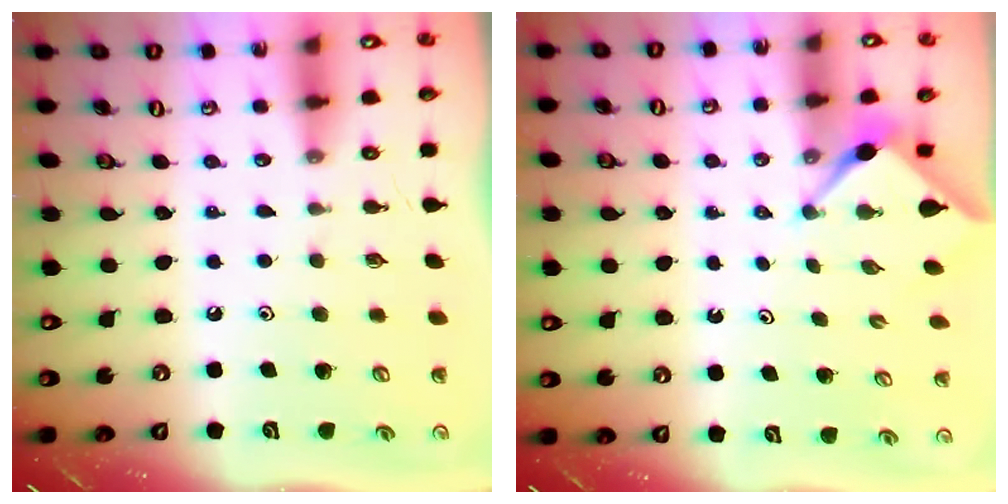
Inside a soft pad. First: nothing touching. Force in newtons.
{"total": 3.1, "press": 3.1, "slide": 0.4}